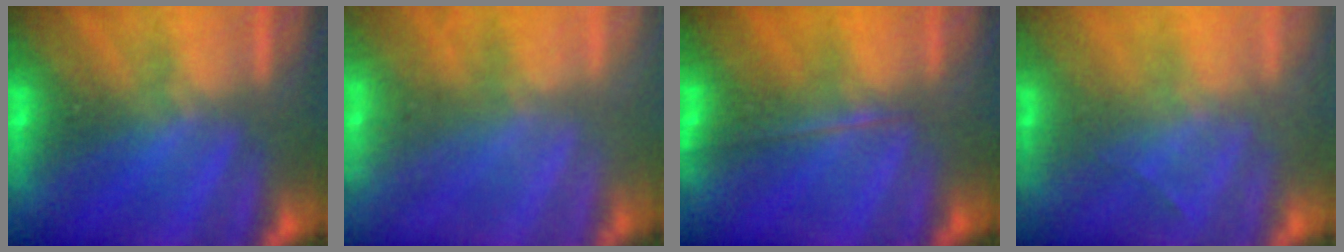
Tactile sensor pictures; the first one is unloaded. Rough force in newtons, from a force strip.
{"total": 2.1}
{"total": 1.8}
{"total": 2.2}